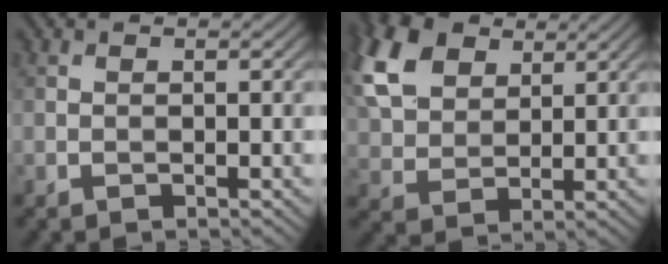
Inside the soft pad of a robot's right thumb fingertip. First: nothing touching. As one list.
[{"total": 11.5, "force": [5.4, 7.4, 7.0], "torque": [-0.200, 0.026, 0.110]}]